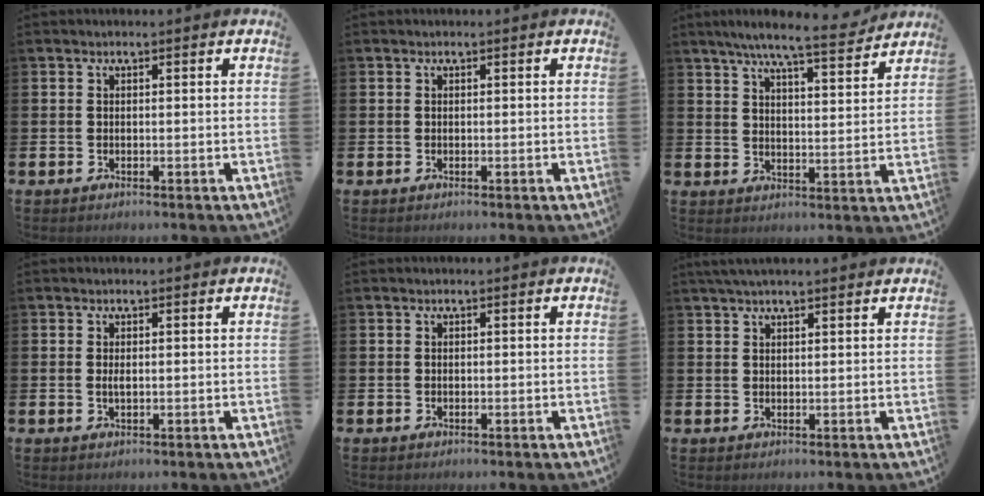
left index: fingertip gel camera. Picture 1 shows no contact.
{"total": 0.0}
{"total": 7.8, "force": [7.1, 0.5, 3.2], "torque": [-0.073, -0.038, 0.123]}
{"total": 0.9, "force": [0.2, 0.3, 0.8], "torque": [-0.009, 0.000, 0.000]}
{"total": 0.0}
{"total": 2.5, "force": [2.2, 0.4, 1.2], "torque": [-0.029, 0.003, 0.040]}